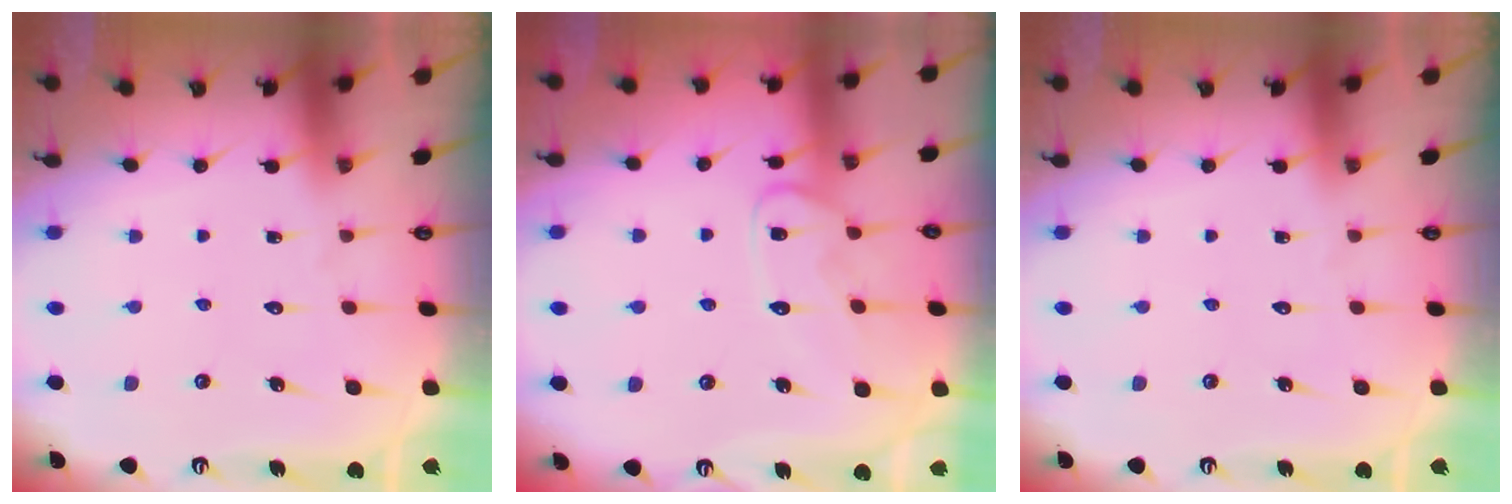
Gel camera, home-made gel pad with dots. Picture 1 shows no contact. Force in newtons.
{"total": 11.5, "press": 11.4, "slide": 0.9}
{"total": 0.0}